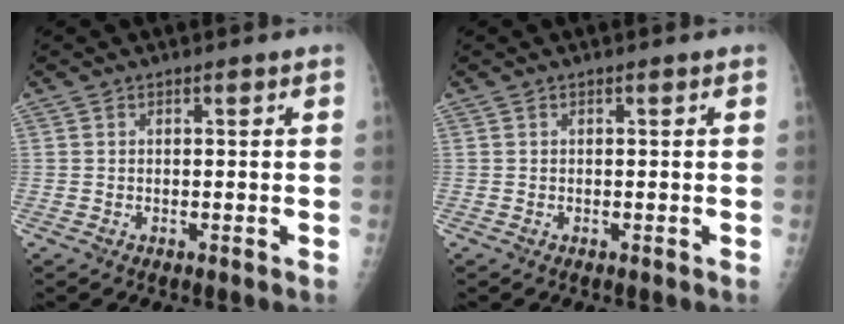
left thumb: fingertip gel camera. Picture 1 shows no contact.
{"total": 0.0}